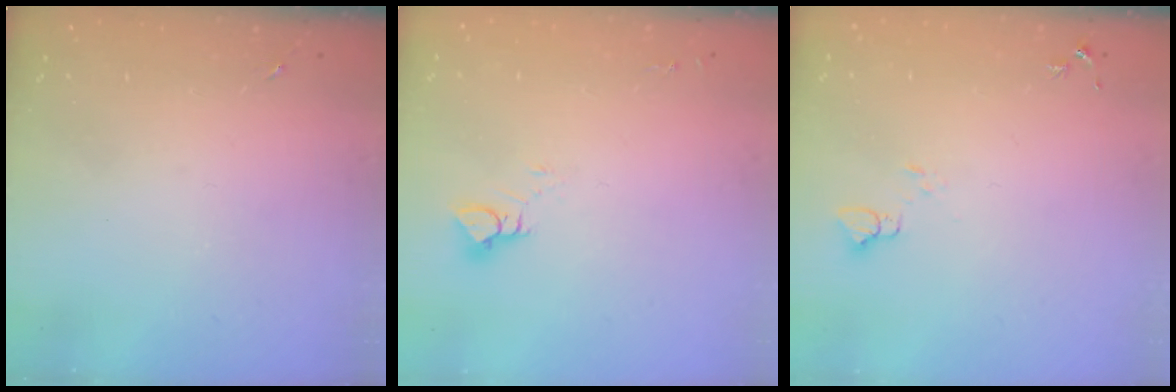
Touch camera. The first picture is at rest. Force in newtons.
{"total": 4.5, "press": 4.5, "slide": 0.4}
{"total": 3.9, "press": 3.9, "slide": 0.4}